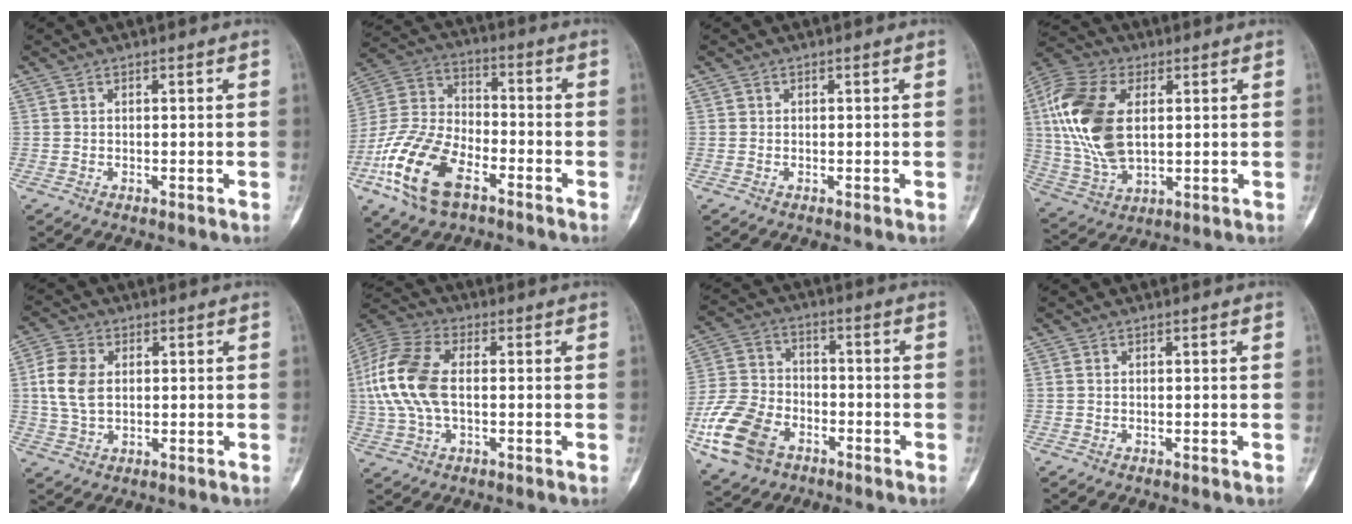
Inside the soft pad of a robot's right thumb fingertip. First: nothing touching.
{"total": 17.5, "force": [-8.3, 9.3, 12.2], "torque": [-0.246, 0.038, -0.164]}
{"total": 0.0}
{"total": 18.4, "force": [3.0, 10.6, 14.7], "torque": [-0.311, -0.003, 0.056]}
{"total": 7.8, "force": [1.0, 5.3, 5.7], "torque": [-0.118, 0.007, 0.021]}
{"total": 14.5, "force": [0.5, 8.2, 11.9], "torque": [-0.268, 0.020, 0.005]}
{"total": 14.6, "force": [-6.6, 9.9, 8.5], "torque": [-0.163, 0.026, -0.125]}
{"total": 0.0}